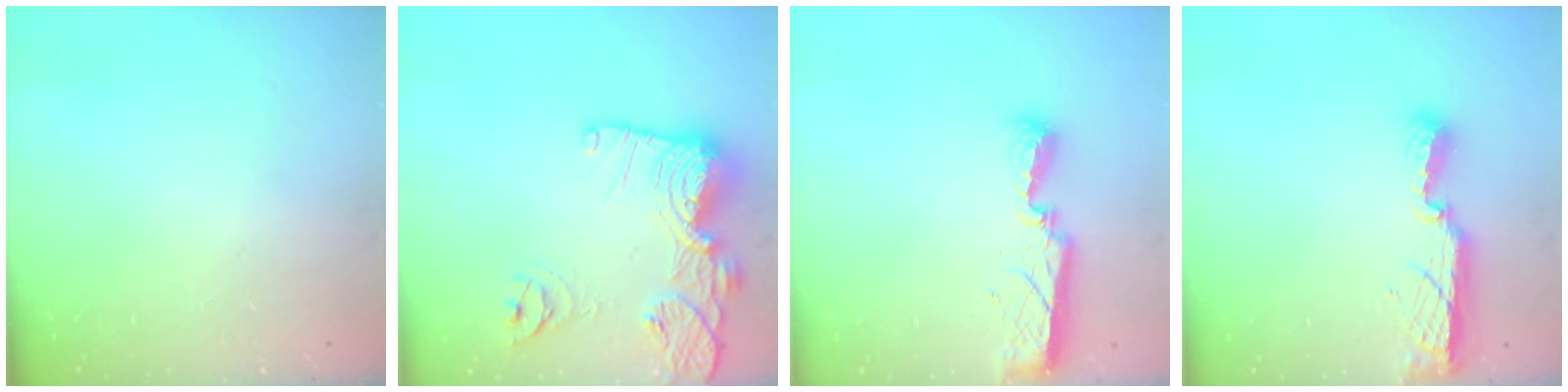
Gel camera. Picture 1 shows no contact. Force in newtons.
{"total": 18.6, "press": 18.6, "slide": 1.6}
{"total": 8.2, "press": 8.2, "slide": 0.4}
{"total": 8.3, "press": 8.3, "slide": 0.7}